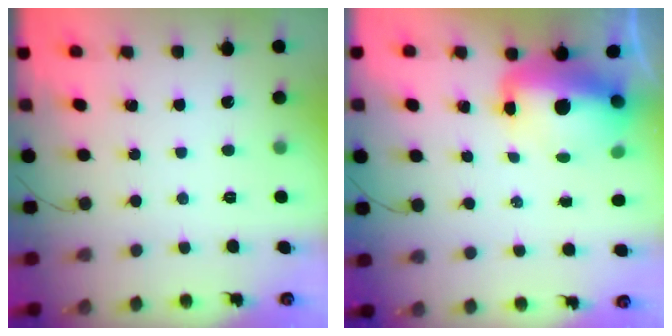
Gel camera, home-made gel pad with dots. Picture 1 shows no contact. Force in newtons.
{"total": 12.8, "press": 12.6, "slide": 2.7}